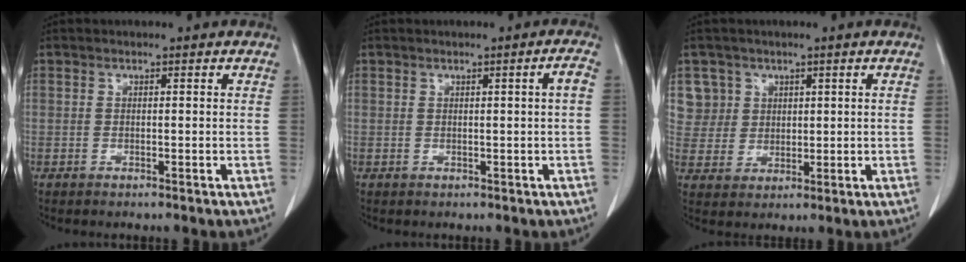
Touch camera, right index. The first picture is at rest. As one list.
[{"total": 1.6, "force": [0.1, -0.3, 1.6], "torque": [-0.023, 0.002, 0.003]}, {"total": 5.5, "force": [2.5, 4.9, -0.5], "torque": [0.023, 0.008, 0.054]}]